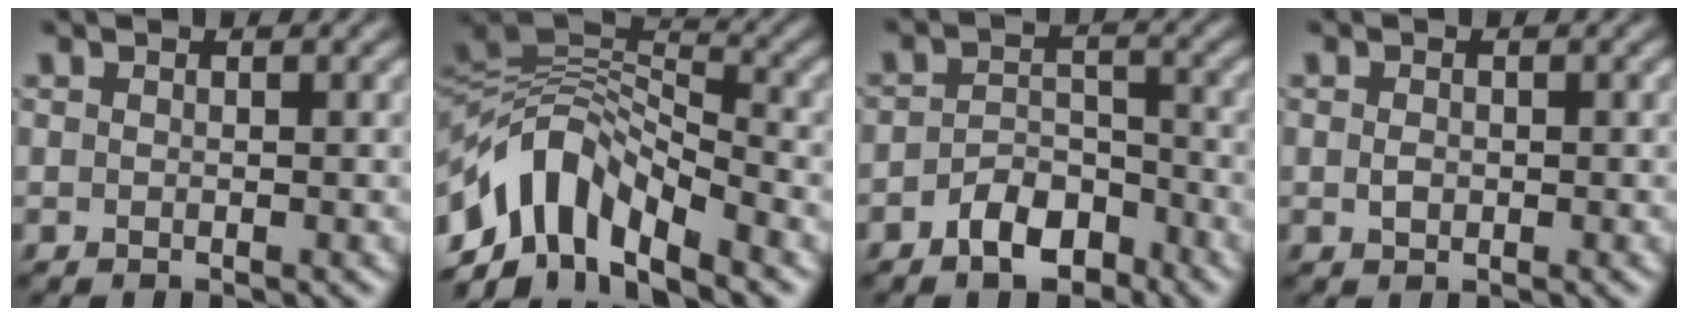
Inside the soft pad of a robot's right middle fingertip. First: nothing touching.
{"total": 8.9, "force": [-5.2, 4.2, 5.9], "torque": [-0.092, 0.013, -0.108]}
{"total": 4.0, "force": [-2.5, 2.3, 2.1], "torque": [-0.033, 0.006, -0.046]}
{"total": 0.9, "force": [0.0, 0.7, 0.6], "torque": [-0.014, -0.002, -0.003]}